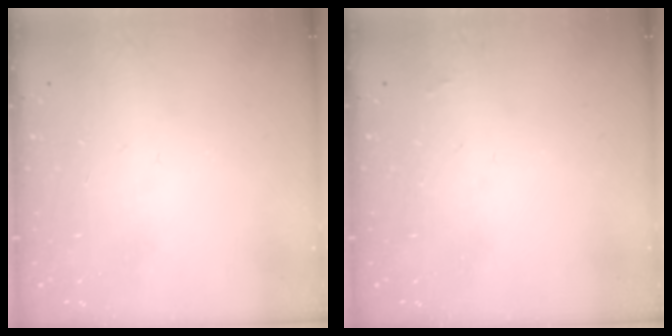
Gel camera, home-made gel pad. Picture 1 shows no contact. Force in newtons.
{"total": 1.3, "press": 1.3, "slide": 0.2}